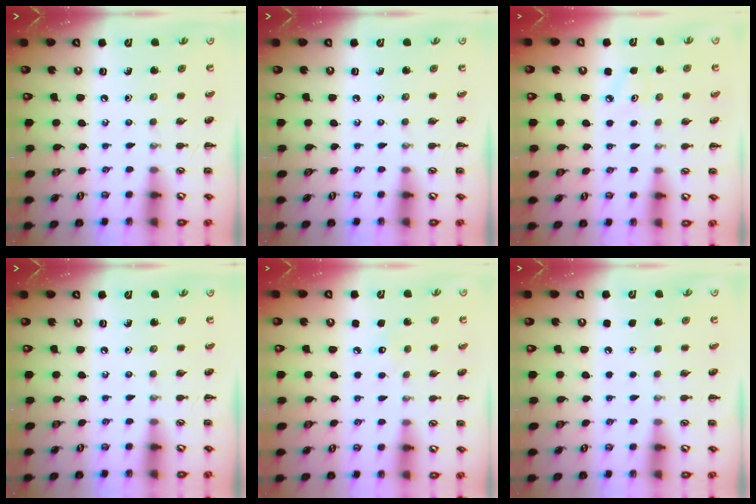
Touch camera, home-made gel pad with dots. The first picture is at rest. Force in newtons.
{"total": 0.0}
{"total": 5.8, "press": 5.6, "slide": 1.5}
{"total": 0.0}
{"total": 5.1, "press": 5.0, "slide": 1.2}
{"total": 1.6, "press": 1.6, "slide": 0.1}